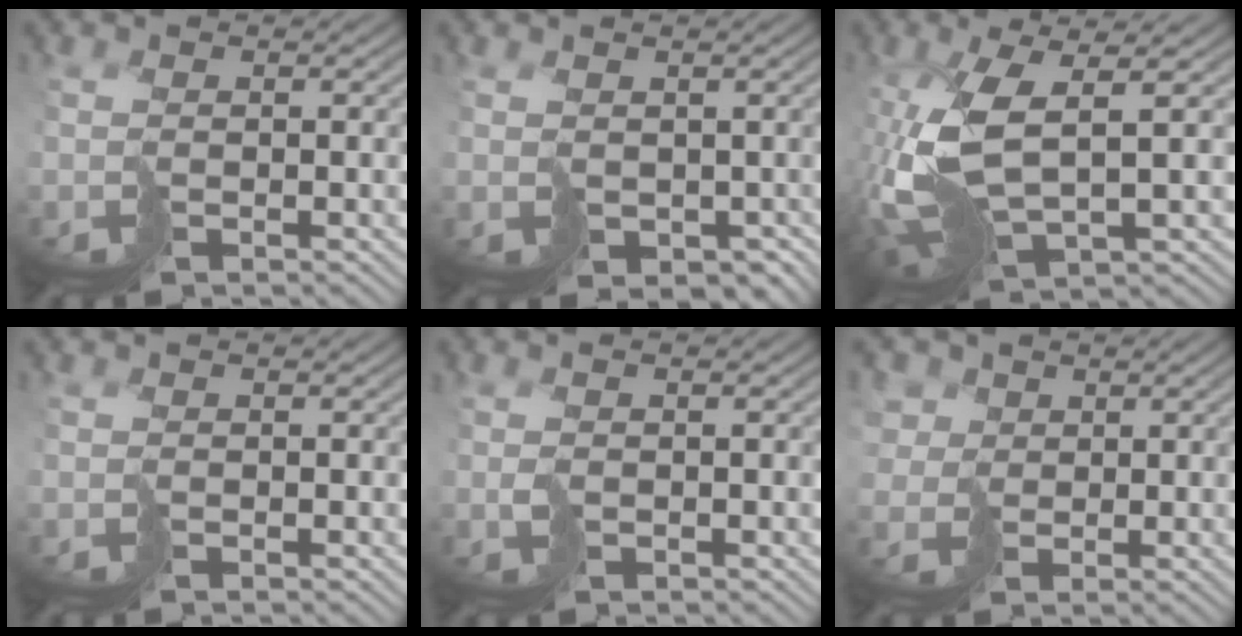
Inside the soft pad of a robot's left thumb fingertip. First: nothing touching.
{"total": 2.9, "force": [0.1, 2.0, 2.0], "torque": [-0.042, -0.012, 0.006]}
{"total": 12.1, "force": [-0.3, 4.9, 11.0], "torque": [-0.267, -0.021, 0.000]}
{"total": 0.0}
{"total": 1.5, "force": [-0.1, 0.6, 1.4], "torque": [-0.036, 0.000, 0.001]}
{"total": 5.1, "force": [1.5, 4.4, 2.1], "torque": [-0.088, 0.009, 0.022]}